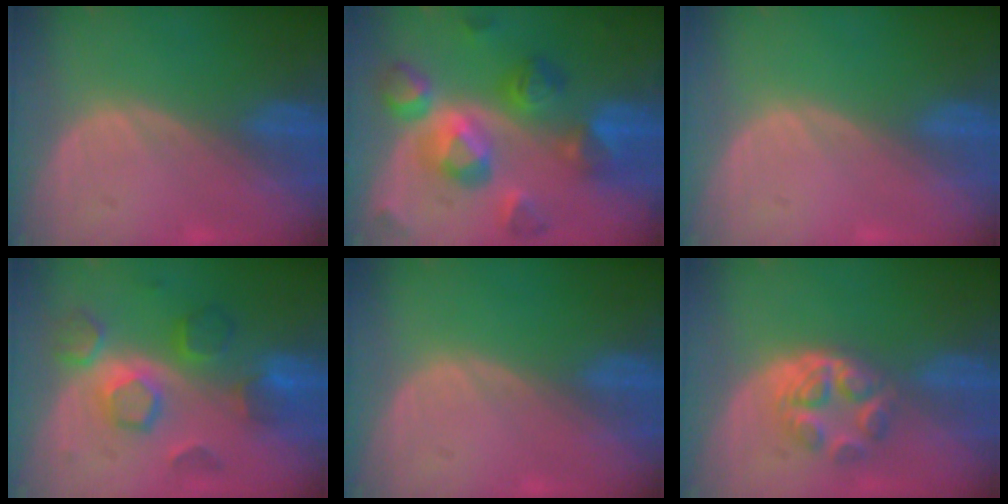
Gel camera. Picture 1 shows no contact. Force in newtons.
{"total": 11.2, "press": 11.2, "slide": 1.1}
{"total": 0.0}
{"total": 8.3, "press": 8.1, "slide": 2.0}
{"total": 0.0}
{"total": 6.0, "press": 5.2, "slide": 2.9}